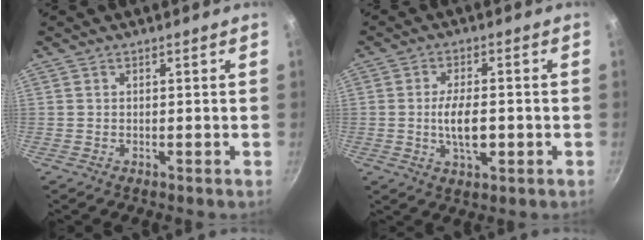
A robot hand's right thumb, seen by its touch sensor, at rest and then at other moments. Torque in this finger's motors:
{"motor_torque": [2.00, 1.69, 1.50, -1.19, 0.50]}